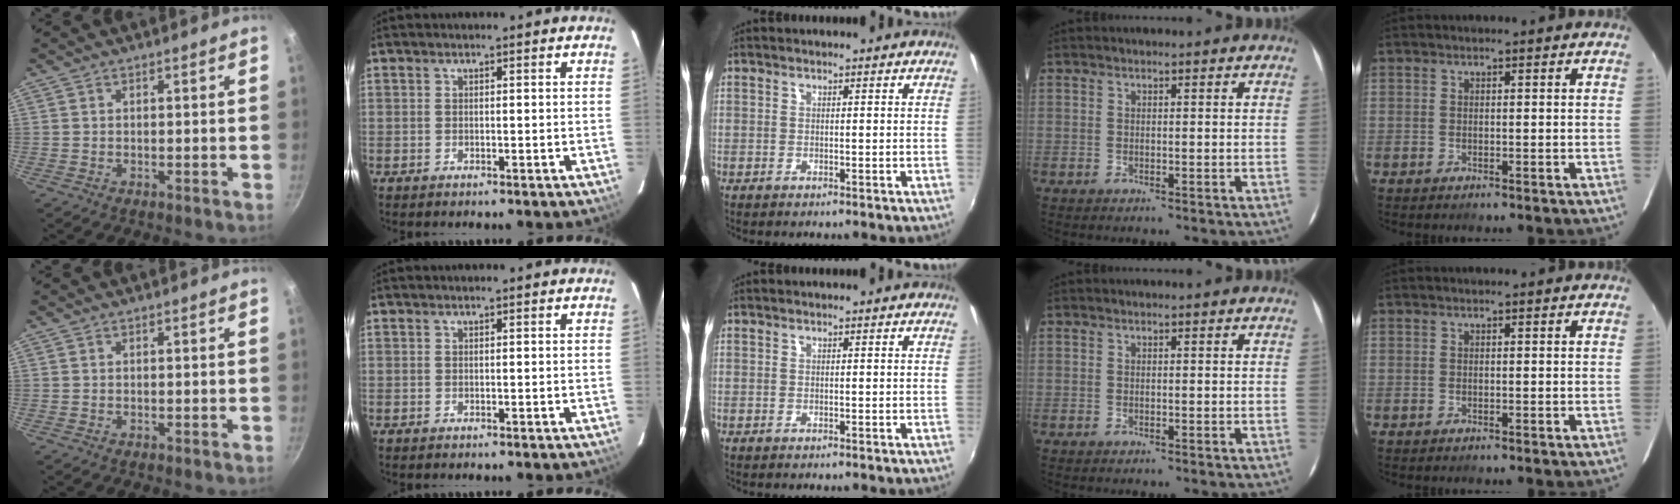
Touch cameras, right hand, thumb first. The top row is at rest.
{}